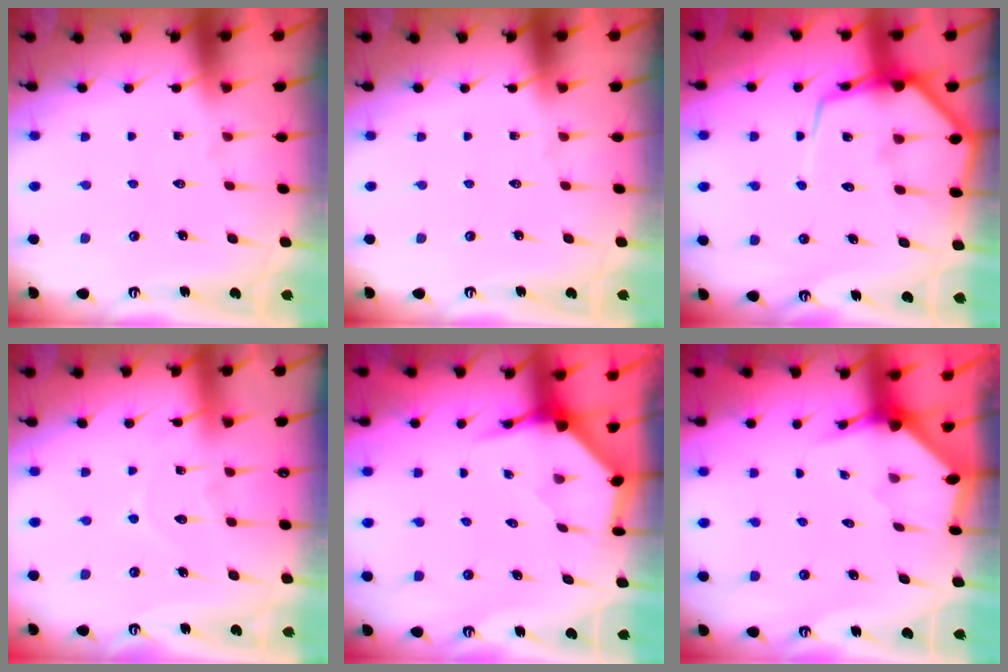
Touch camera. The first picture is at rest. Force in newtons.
{"total": 0.0}
{"total": 12.7, "press": 12.7, "slide": 1.3}
{"total": 7.7, "press": 7.6, "slide": 0.7}
{"total": 4.0, "press": 3.9, "slide": 0.4}
{"total": 2.8, "press": 2.8, "slide": 0.2}